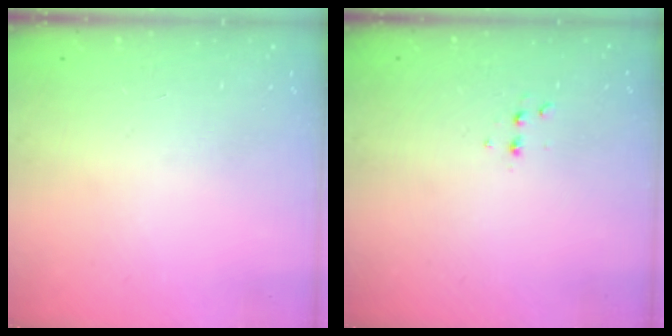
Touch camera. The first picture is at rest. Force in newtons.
{"total": 2.6, "press": 2.5, "slide": 0.8}